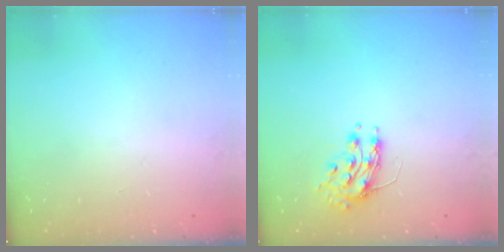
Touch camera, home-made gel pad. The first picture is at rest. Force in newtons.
{"total": 7.9, "press": 7.9, "slide": 0.1}